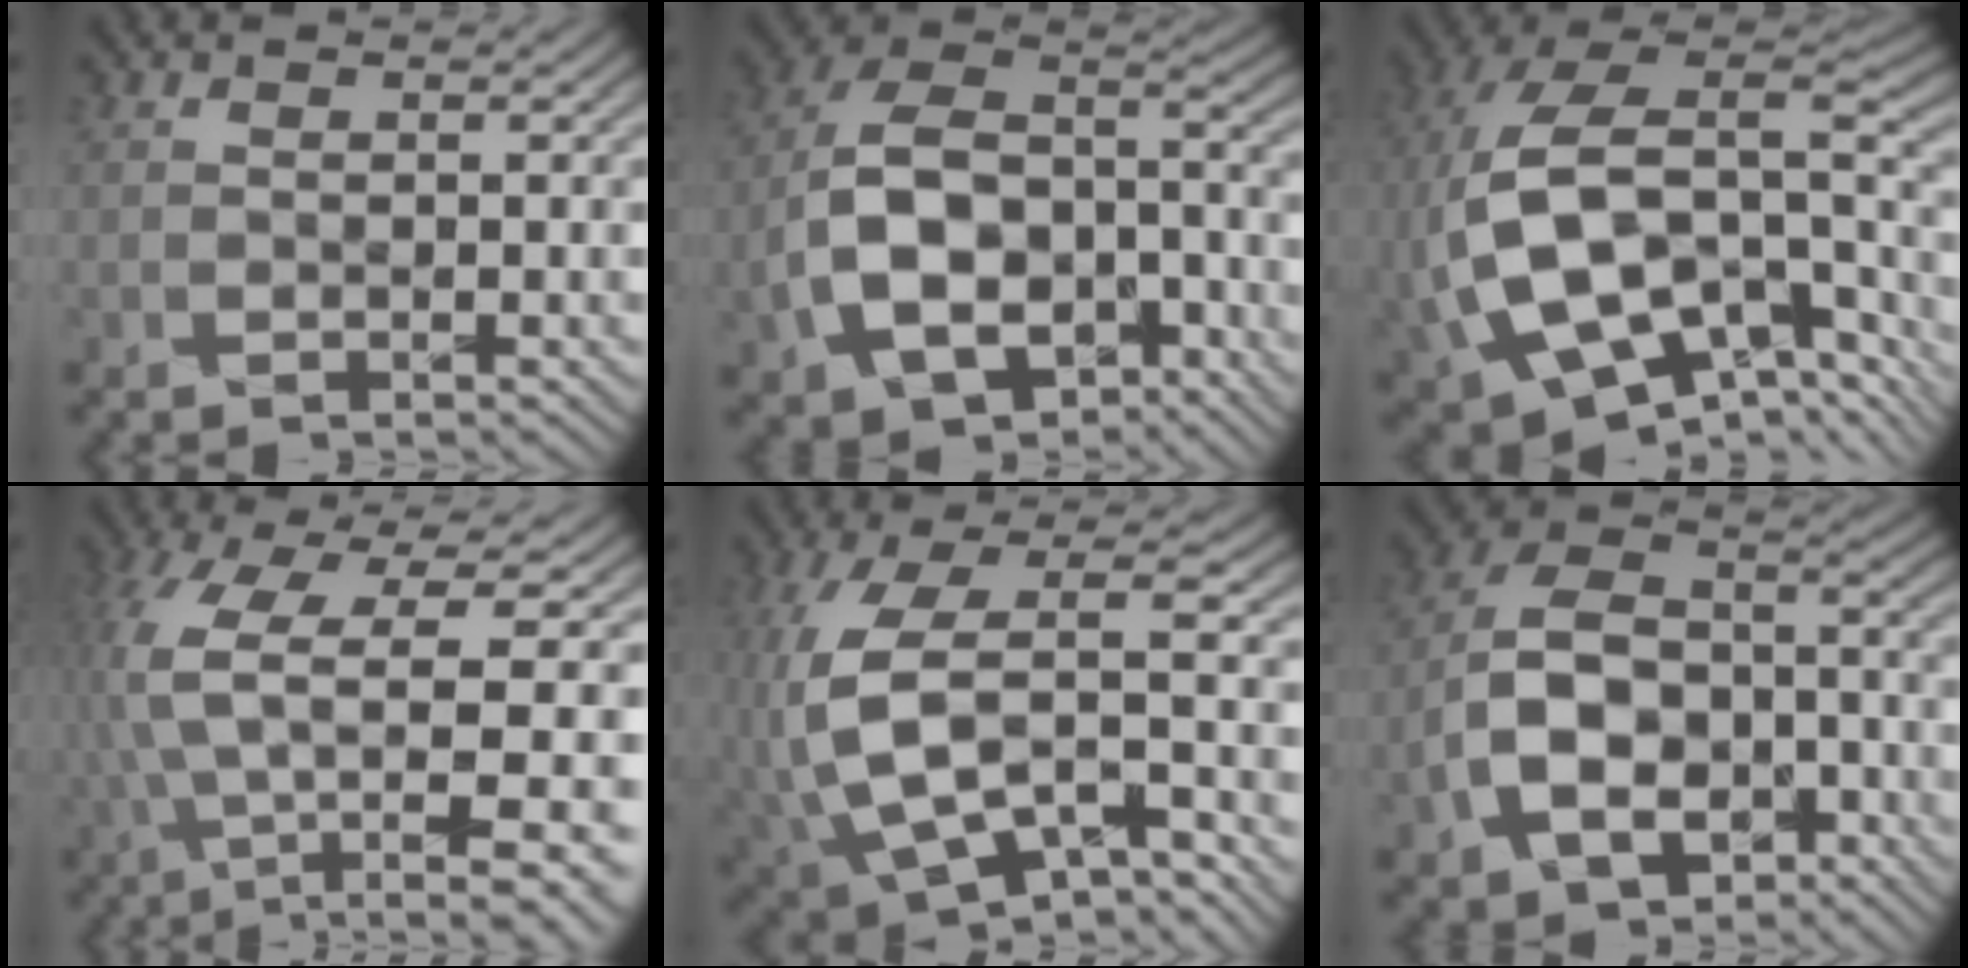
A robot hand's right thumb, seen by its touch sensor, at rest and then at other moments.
{"total": 15.2, "force": [-5.5, 9.5, 10.4], "torque": [-0.224, -0.026, -0.097]}
{"total": 20.2, "force": [-2.7, 12.9, 15.3], "torque": [-0.338, -0.045, -0.006]}
{"total": 14.2, "force": [0.5, 5.2, 13.3], "torque": [-0.281, -0.014, 0.041]}
{"total": 12.8, "force": [-1.9, 6.3, 11.0], "torque": [-0.246, -0.013, -0.030]}
{"total": 13.6, "force": [-5.2, 8.6, 9.2], "torque": [-0.202, -0.018, -0.097]}